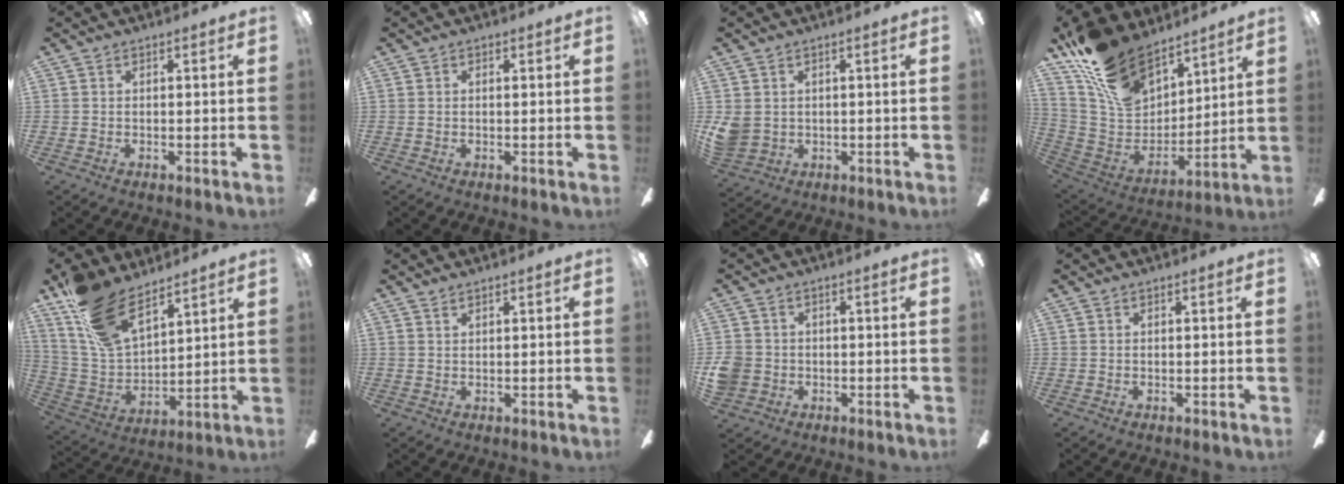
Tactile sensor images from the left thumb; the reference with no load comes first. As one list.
[{"total": 0.6, "force": [0.2, 0.4, 0.4], "torque": [-0.001, -0.001, 0.002]}, {"total": 4.5, "force": [0.9, 4.1, 1.7], "torque": [-0.042, 0.003, 0.018]}, {"total": 20.6, "force": [14.8, 10.7, 9.5], "torque": [-0.196, -0.081, 0.280]}, {"total": 17.6, "force": [13.2, 7.2, 9.1], "torque": [-0.199, -0.070, 0.245]}, {"total": 1.0, "force": [0.9, 0.3, 0.2], "torque": [-0.005, 0.000, 0.017]}, {"total": 4.8, "force": [-0.7, 4.5, 1.5], "torque": [-0.035, 0.010, -0.012]}, {"total": 0.0}]